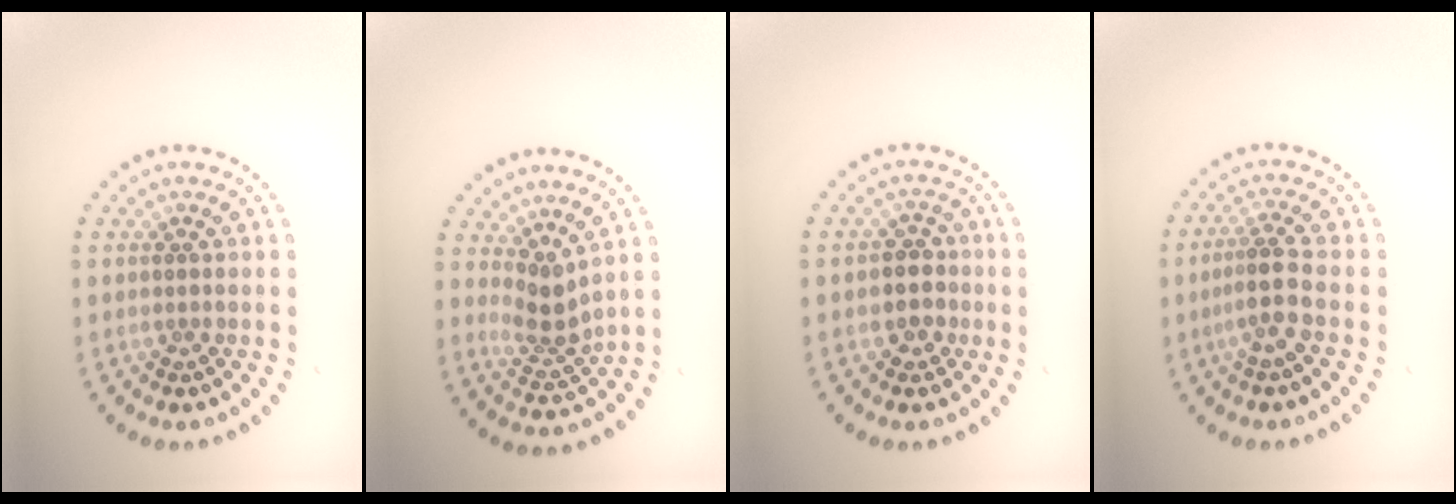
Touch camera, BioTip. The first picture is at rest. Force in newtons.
{"total": 2.5, "press": 1.8, "slide": 1.7}
{"total": 2.4, "press": 2.2, "slide": 1.0}
{"total": 2.8, "press": 2.1, "slide": 1.8}